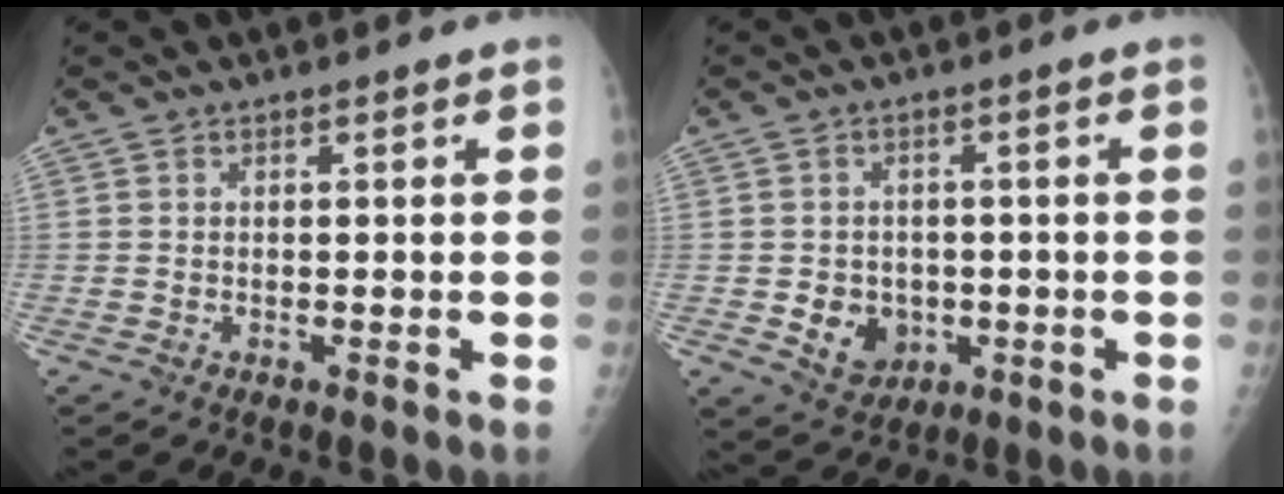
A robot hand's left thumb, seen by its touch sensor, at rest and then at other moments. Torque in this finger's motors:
{"motor_torque": [-0.37, 0.42, 0.31, -0.24, 0.00]}